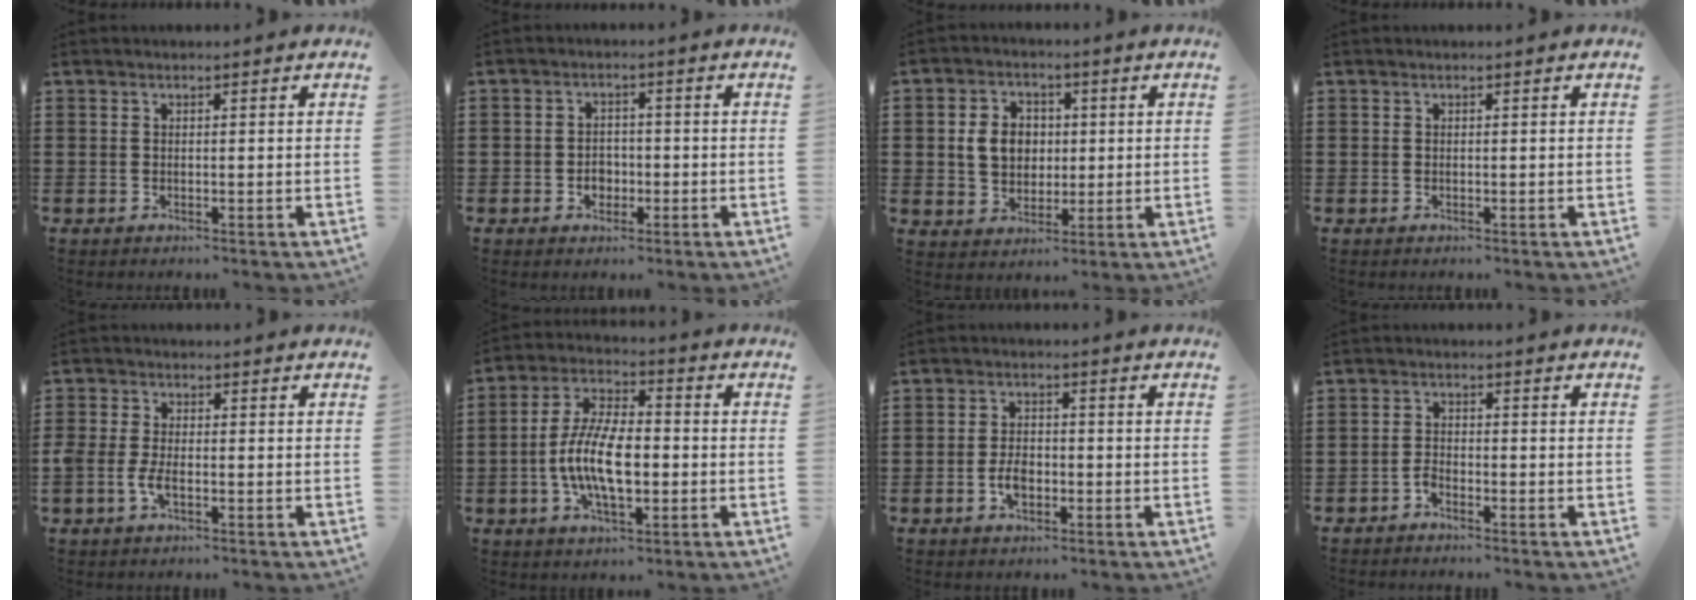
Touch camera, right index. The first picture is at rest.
{"total": 2.7, "force": [-0.9, 2.2, 1.4], "torque": [-0.031, 0.004, -0.019]}
{"total": 6.5, "force": [0.5, 5.4, 3.7], "torque": [-0.087, 0.011, 0.004]}
{"total": 0.0}
{"total": 3.5, "force": [-1.1, 1.6, 2.9], "torque": [-0.065, -0.003, -0.022]}
{"total": 10.8, "force": [-1.9, 4.6, 9.5], "torque": [-0.216, -0.007, -0.043]}
{"total": 3.6, "force": [-1.2, 2.1, 2.7], "torque": [-0.066, -0.001, -0.025]}
{"total": 1.7, "force": [-1.4, 0.6, 0.7], "torque": [-0.019, 0.001, -0.028]}